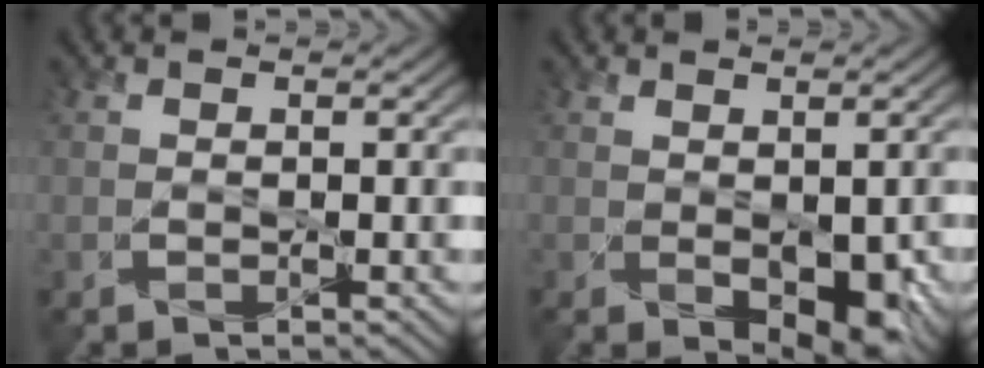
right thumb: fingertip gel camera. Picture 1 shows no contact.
{"total": 4.1, "force": [-0.6, 2.2, 3.4], "torque": [-0.055, -0.016, 0.001]}